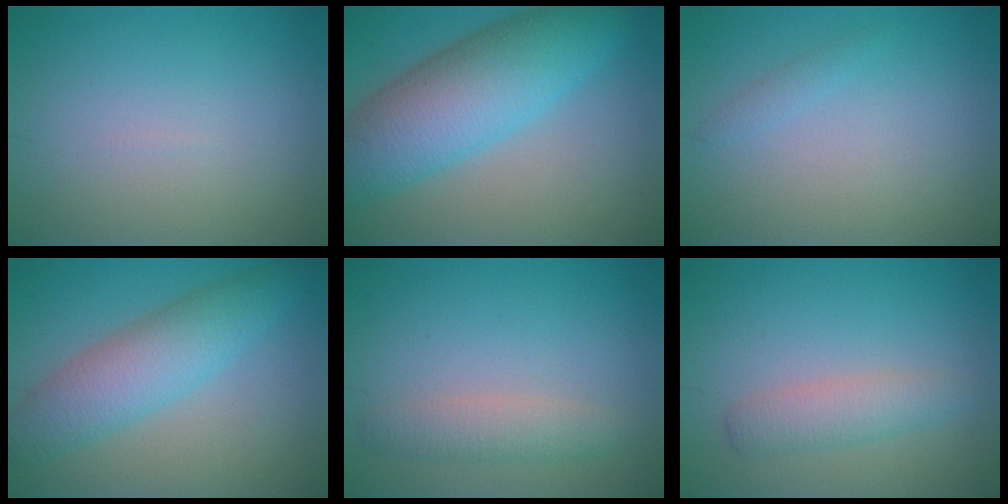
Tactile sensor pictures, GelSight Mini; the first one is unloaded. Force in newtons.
{"total": 9.6, "press": 9.6, "slide": 0.1}
{"total": 0.8, "press": 0.8, "slide": 0.1}
{"total": 5.6, "press": 5.6, "slide": 0.1}
{"total": 2.5, "press": 2.5, "slide": 0.1}
{"total": 2.6, "press": 2.6, "slide": 0.0}